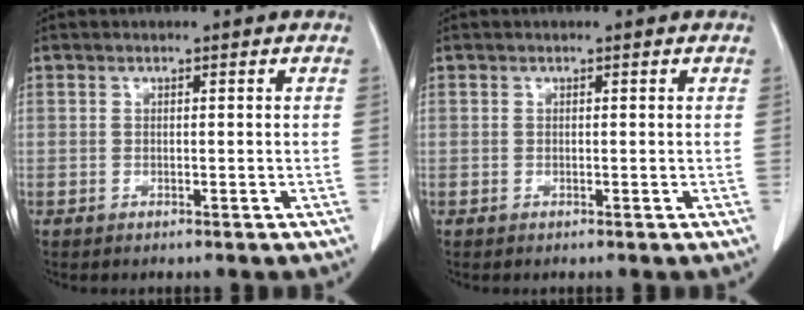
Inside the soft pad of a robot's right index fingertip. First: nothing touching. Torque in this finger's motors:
{"motor_torque": [-0.06, 0.04, 0.02, -0.01]}